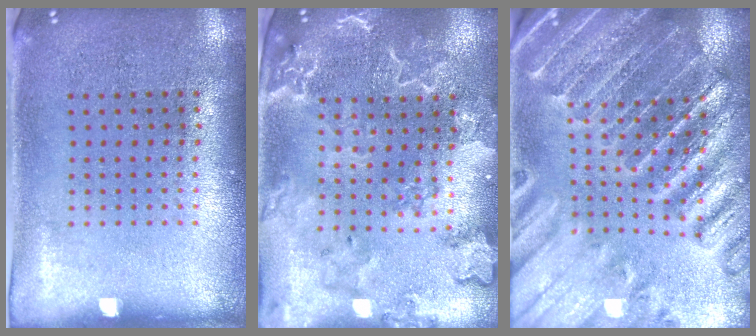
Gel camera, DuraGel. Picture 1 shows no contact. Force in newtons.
{"total": 2.6, "press": 2.5, "slide": 0.9}
{"total": 3.0, "press": 2.9, "slide": 0.4}